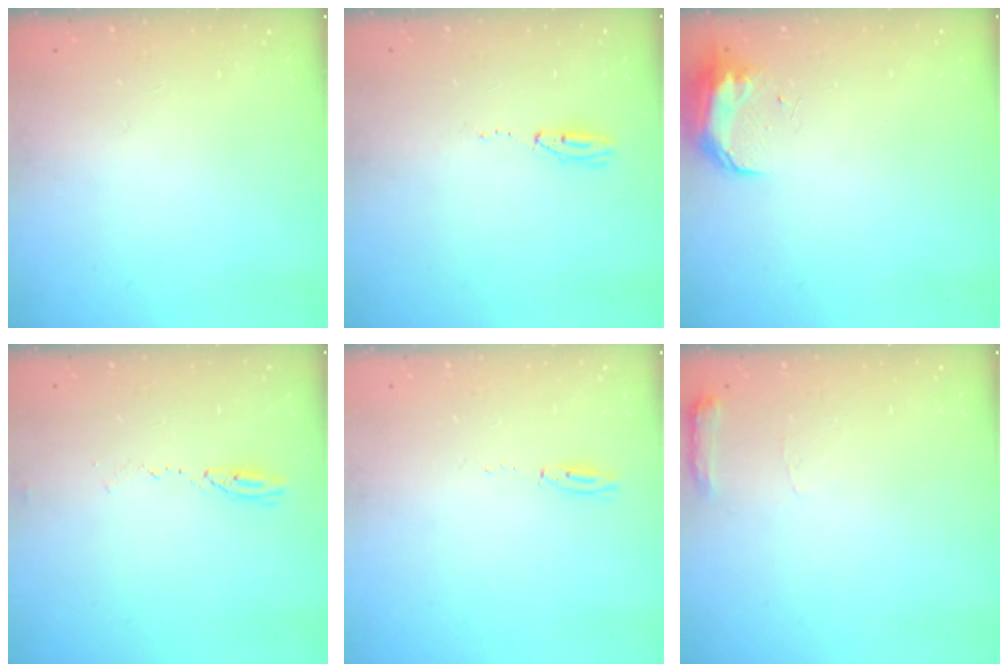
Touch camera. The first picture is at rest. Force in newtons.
{"total": 14.6, "press": 5.0, "slide": 13.7}
{"total": 8.7, "press": 8.7, "slide": 0.6}
{"total": 3.7, "press": 3.6, "slide": 1.1}
{"total": 3.4, "press": 3.3, "slide": 0.8}
{"total": 5.6, "press": 5.6, "slide": 0.7}